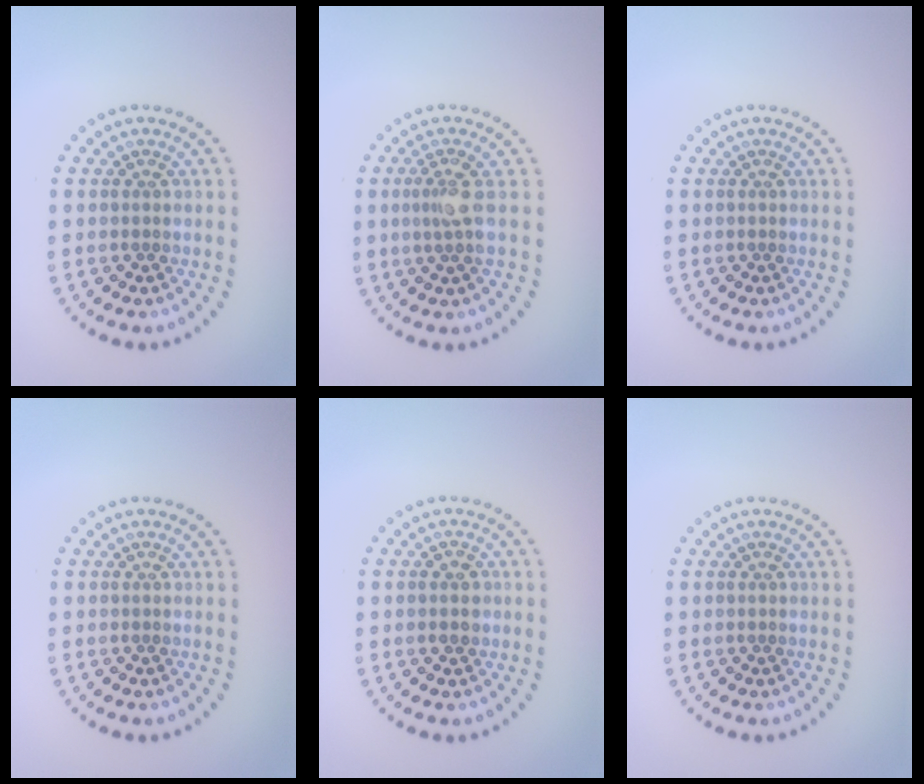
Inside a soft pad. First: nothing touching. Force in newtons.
{"total": 2.1, "press": 1.6, "slide": 1.4}
{"total": 0.0}
{"total": 0.0}
{"total": 1.2, "press": 1.1, "slide": 0.1}
{"total": 0.0}